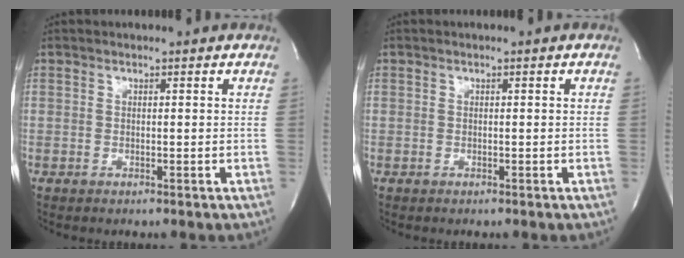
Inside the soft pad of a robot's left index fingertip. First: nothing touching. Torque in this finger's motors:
{"motor_torque": [0.00, 0.00, 0.00, 0.00]}